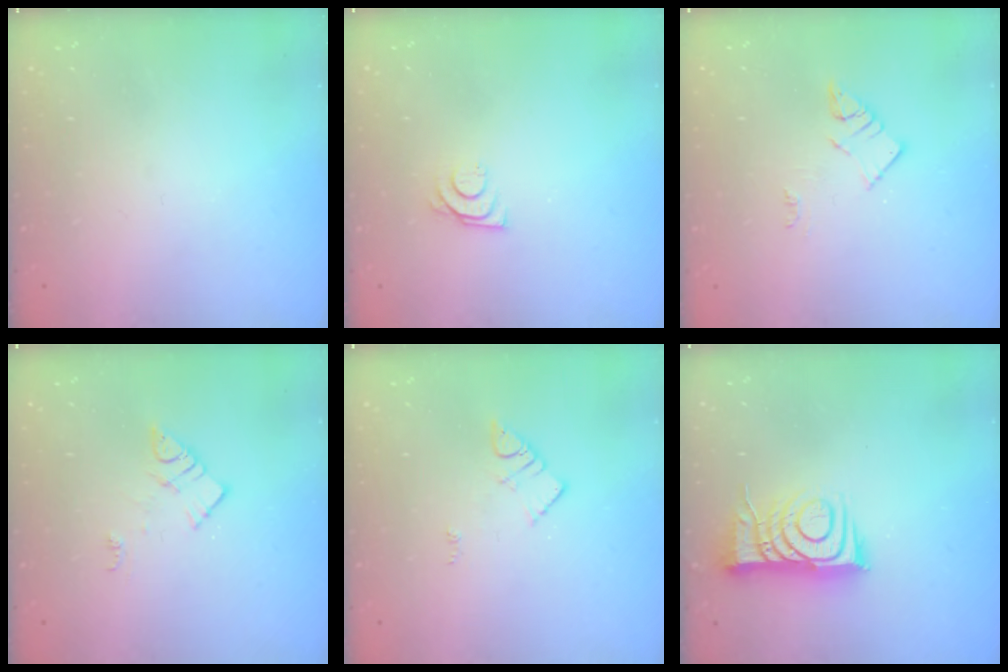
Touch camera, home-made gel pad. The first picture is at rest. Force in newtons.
{"total": 5.7, "press": 5.7, "slide": 0.5}
{"total": 4.6, "press": 4.6, "slide": 0.3}
{"total": 8.3, "press": 8.2, "slide": 0.5}
{"total": 3.1, "press": 3.1, "slide": 0.2}
{"total": 9.8, "press": 9.8, "slide": 1.2}